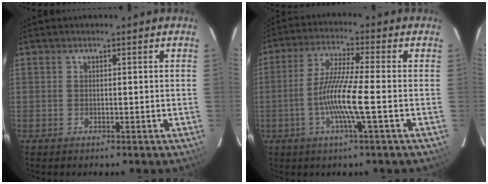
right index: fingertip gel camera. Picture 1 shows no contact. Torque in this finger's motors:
{"motor_torque": [1.25, -0.26, 0.79, 0.21]}